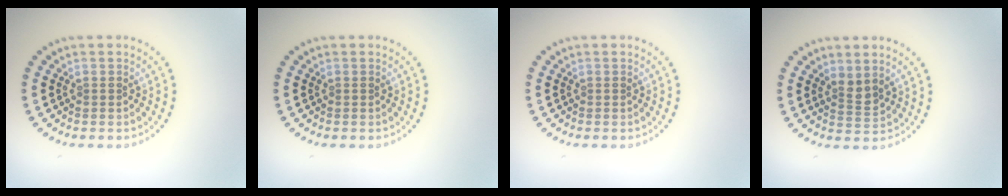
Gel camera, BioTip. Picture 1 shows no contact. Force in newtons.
{"total": 0.0}
{"total": 0.0}
{"total": 1.7, "press": 1.3, "slide": 1.1}